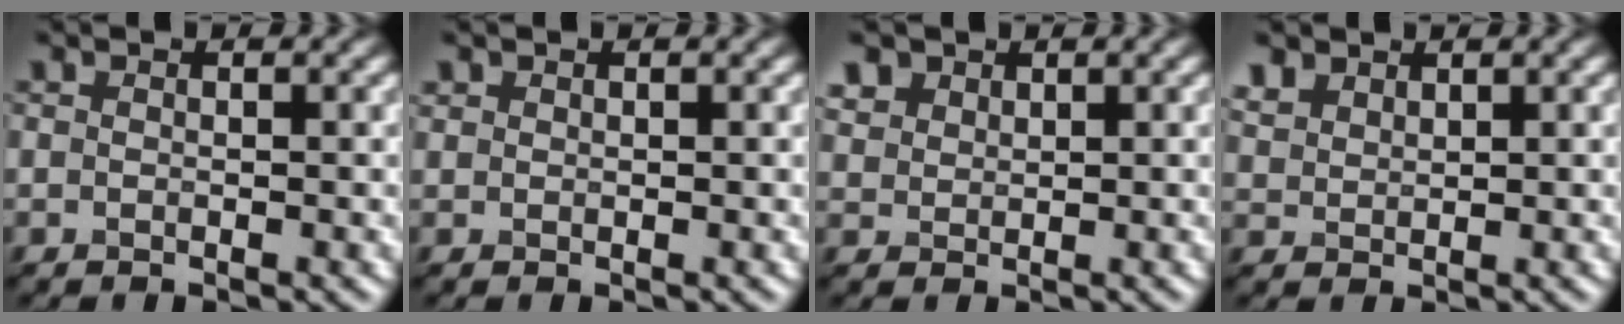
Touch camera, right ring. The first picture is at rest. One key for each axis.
{"total": 1.2, "fx": -0.2, "fy": -0.8, "fz": -0.9, "tx": -0.006, "ty": -0.004, "tz": 0.017}
{"total": 1.3, "fx": 0.9, "fy": 0.1, "fz": -0.9, "tx": -0.012, "ty": 0.002, "tz": 0.049}
{"total": 1.4, "fx": 1.1, "fy": -0.1, "fz": -0.9, "tx": -0.014, "ty": 0.008, "tz": 0.058}